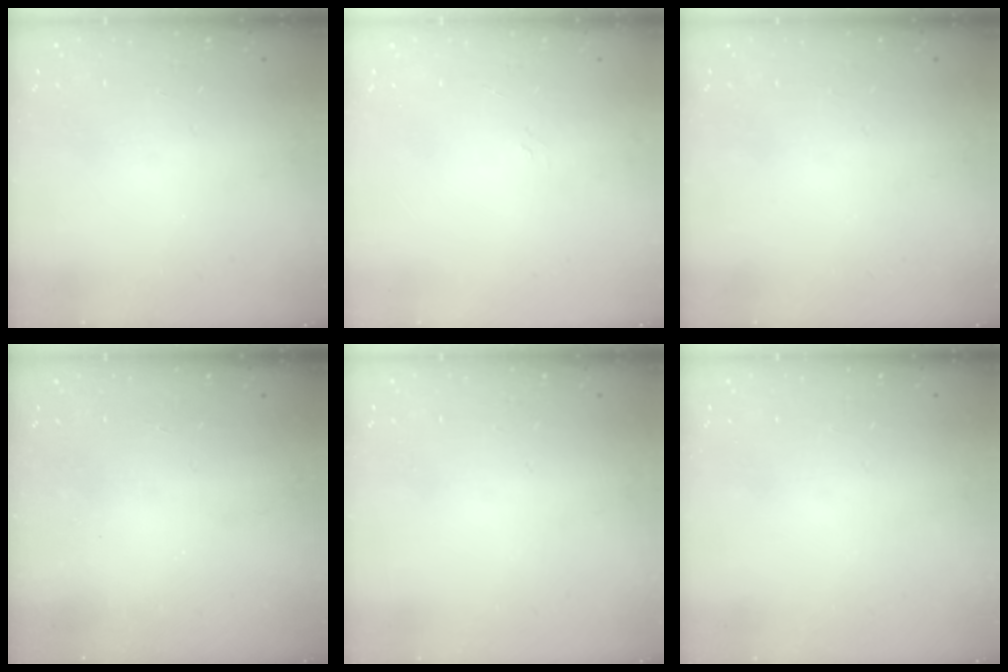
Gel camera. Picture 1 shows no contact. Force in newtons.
{"total": 2.2, "press": 2.0, "slide": 1.1}
{"total": 0.0}
{"total": 2.5, "press": 2.4, "slide": 0.8}
{"total": 0.0}
{"total": 0.0}